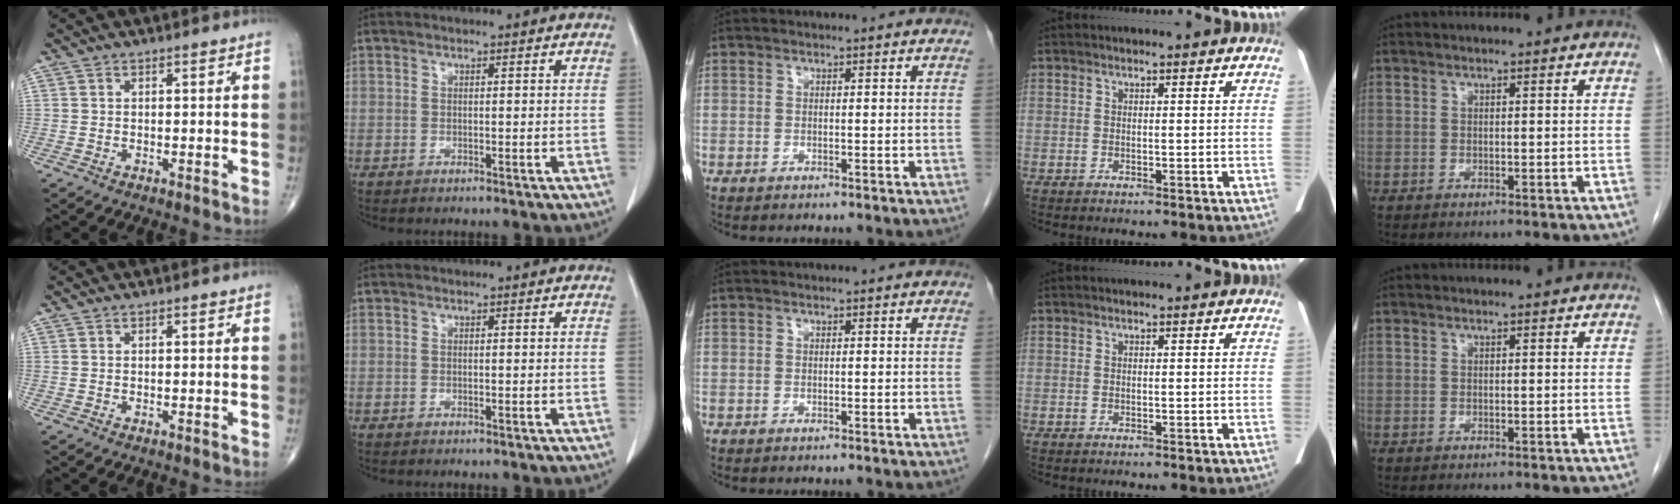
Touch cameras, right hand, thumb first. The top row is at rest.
{}